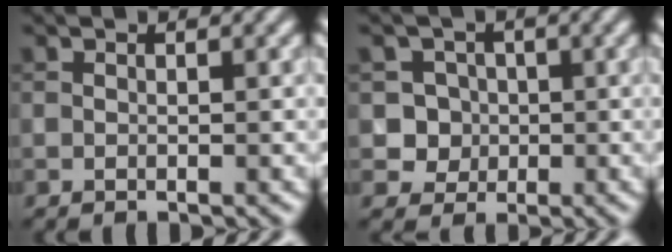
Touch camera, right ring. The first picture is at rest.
{"total": 3.1, "force": [0.1, 3.0, 0.7], "torque": [0.010, 0.004, 0.001]}